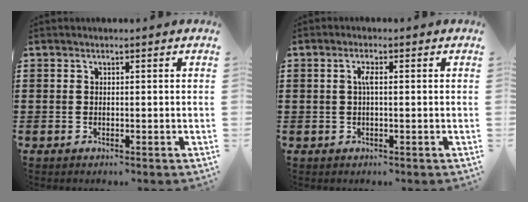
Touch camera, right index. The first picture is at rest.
{"total": 2.1, "force": [0.2, 0.4, 2.0], "torque": [-0.039, 0.002, 0.002]}